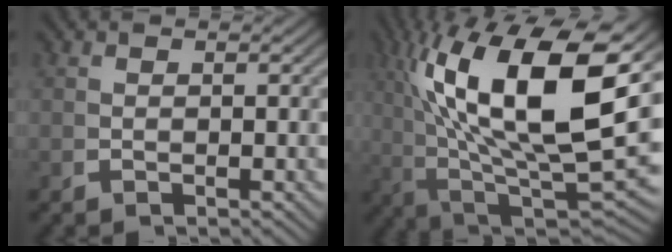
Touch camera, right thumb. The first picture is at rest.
{"total": 18.4, "force": [1.4, 10.0, 15.4], "torque": [-0.279, -0.048, 0.060]}